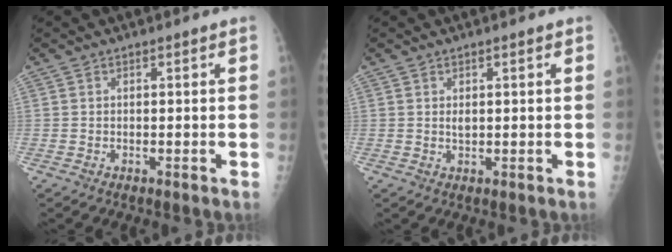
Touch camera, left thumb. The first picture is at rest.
{"total": 1.8, "force": [0.6, 0.8, 1.5], "torque": [-0.023, -0.001, 0.012]}